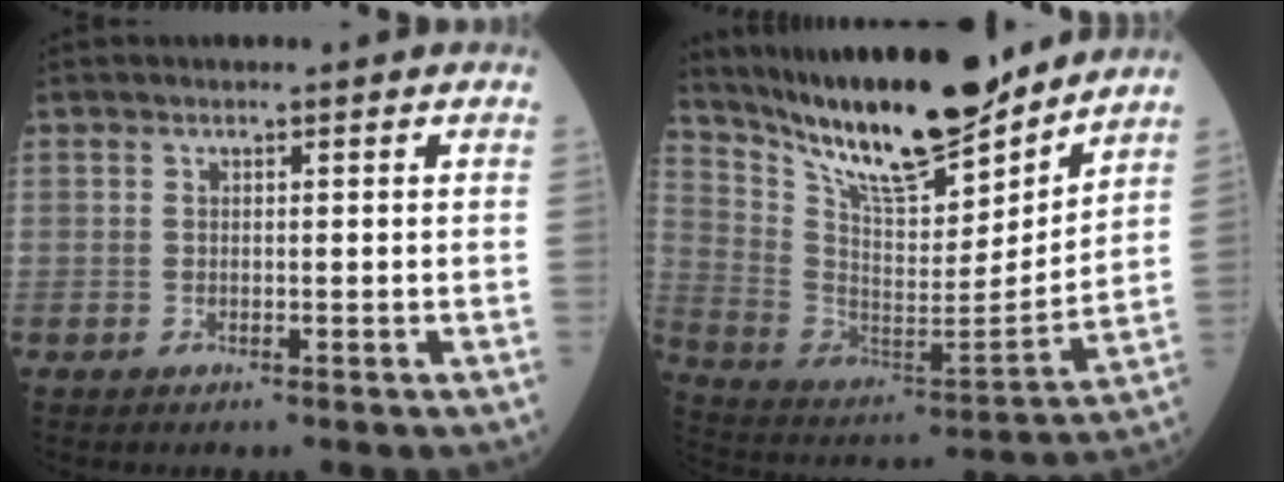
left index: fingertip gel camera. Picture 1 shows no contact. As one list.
[{"total": 21.2, "force": [17.9, 3.7, 10.7], "torque": [-0.195, -0.022, 0.310]}]